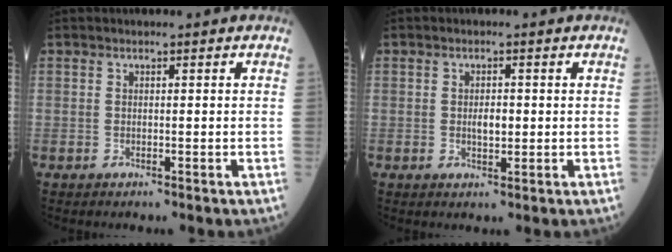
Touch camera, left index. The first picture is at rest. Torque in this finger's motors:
{"motor_torque": [0.44, -0.04, 0.13, 0.04]}